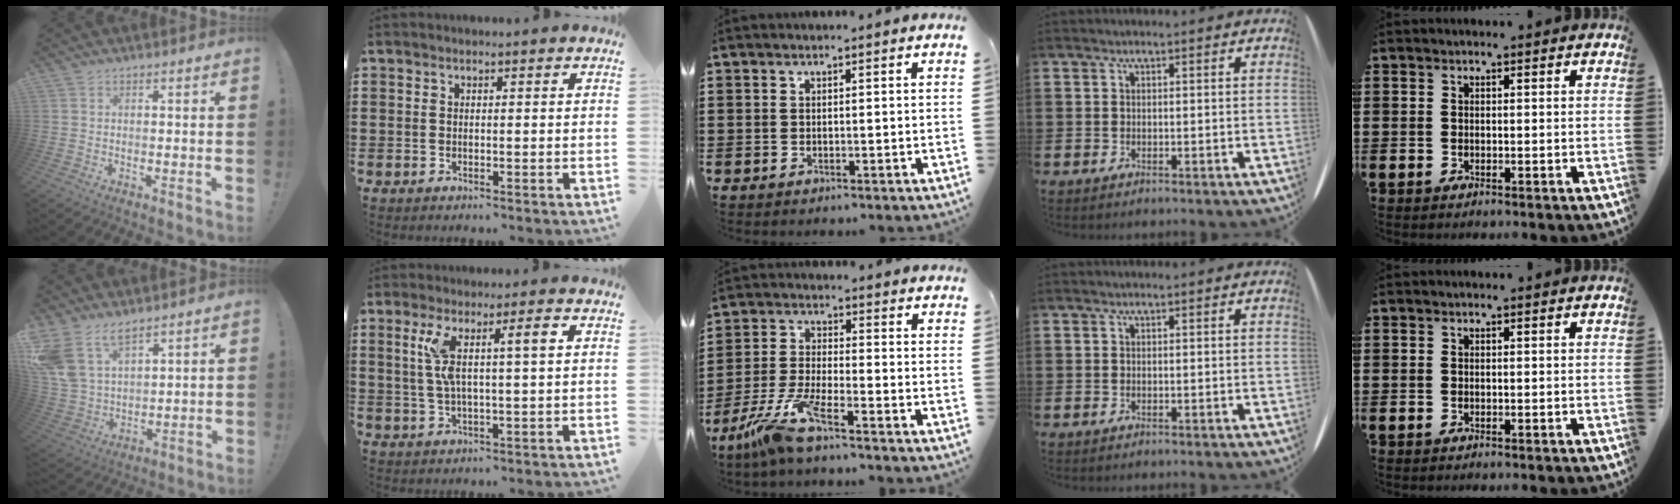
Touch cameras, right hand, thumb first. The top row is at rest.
{"thumb": {"total": 12.8, "force": [9.1, 6.7, 5.9], "torque": [-0.141, -0.058, 0.178]}, "index": {"total": 6.5, "force": [1.9, 0.8, 6.1], "torque": [-0.128, -0.002, 0.025]}, "middle": {"total": 7.6, "force": [-5.8, 0.2, 4.8], "torque": [-0.122, -0.020, -0.119]}}